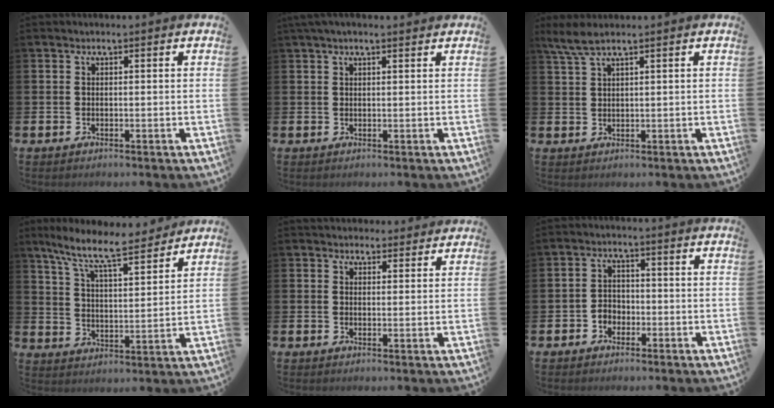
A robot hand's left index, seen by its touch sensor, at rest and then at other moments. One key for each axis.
{"total": 1.8, "fx": 1.3, "fy": 0.3, "fz": 1.1, "tx": -0.019, "ty": 0.003, "tz": 0.023}
{"total": 3.4, "fx": 2.3, "fy": 0.5, "fz": 2.4, "tx": -0.054, "ty": 0.003, "tz": 0.043}
{"total": 9.7, "fx": 8.5, "fy": 1.5, "fz": 4.5, "tx": -0.111, "ty": -0.050, "tz": 0.146}
{"total": 2.9, "fx": 2.7, "fy": 1.0, "fz": -0.2, "tx": 0.011, "ty": -0.012, "tz": 0.048}
{"total": 2.4, "fx": -1.4, "fy": 1.9, "fz": 0.5, "tx": -0.009, "ty": 0.005, "tz": -0.033}